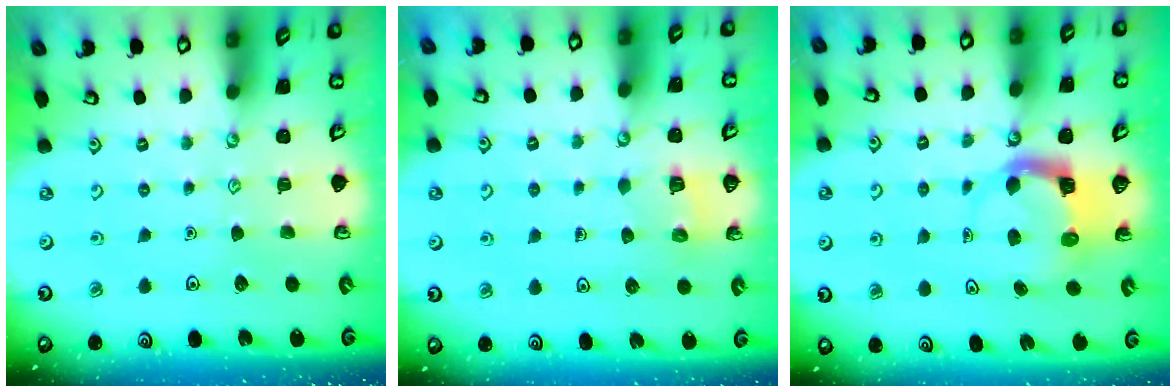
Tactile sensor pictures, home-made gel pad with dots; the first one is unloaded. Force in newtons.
{"total": 2.2, "press": 2.2, "slide": 0.1}
{"total": 4.0, "press": 3.9, "slide": 0.3}